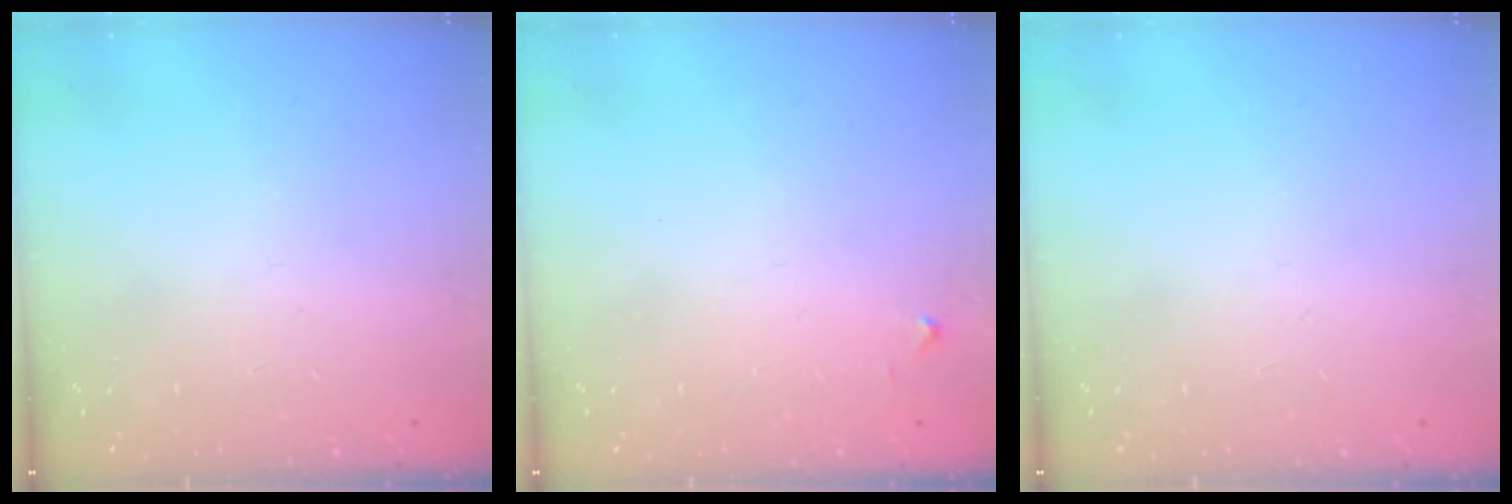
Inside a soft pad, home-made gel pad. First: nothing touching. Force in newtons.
{"total": 3.9, "press": 3.9, "slide": 0.6}
{"total": 0.0}